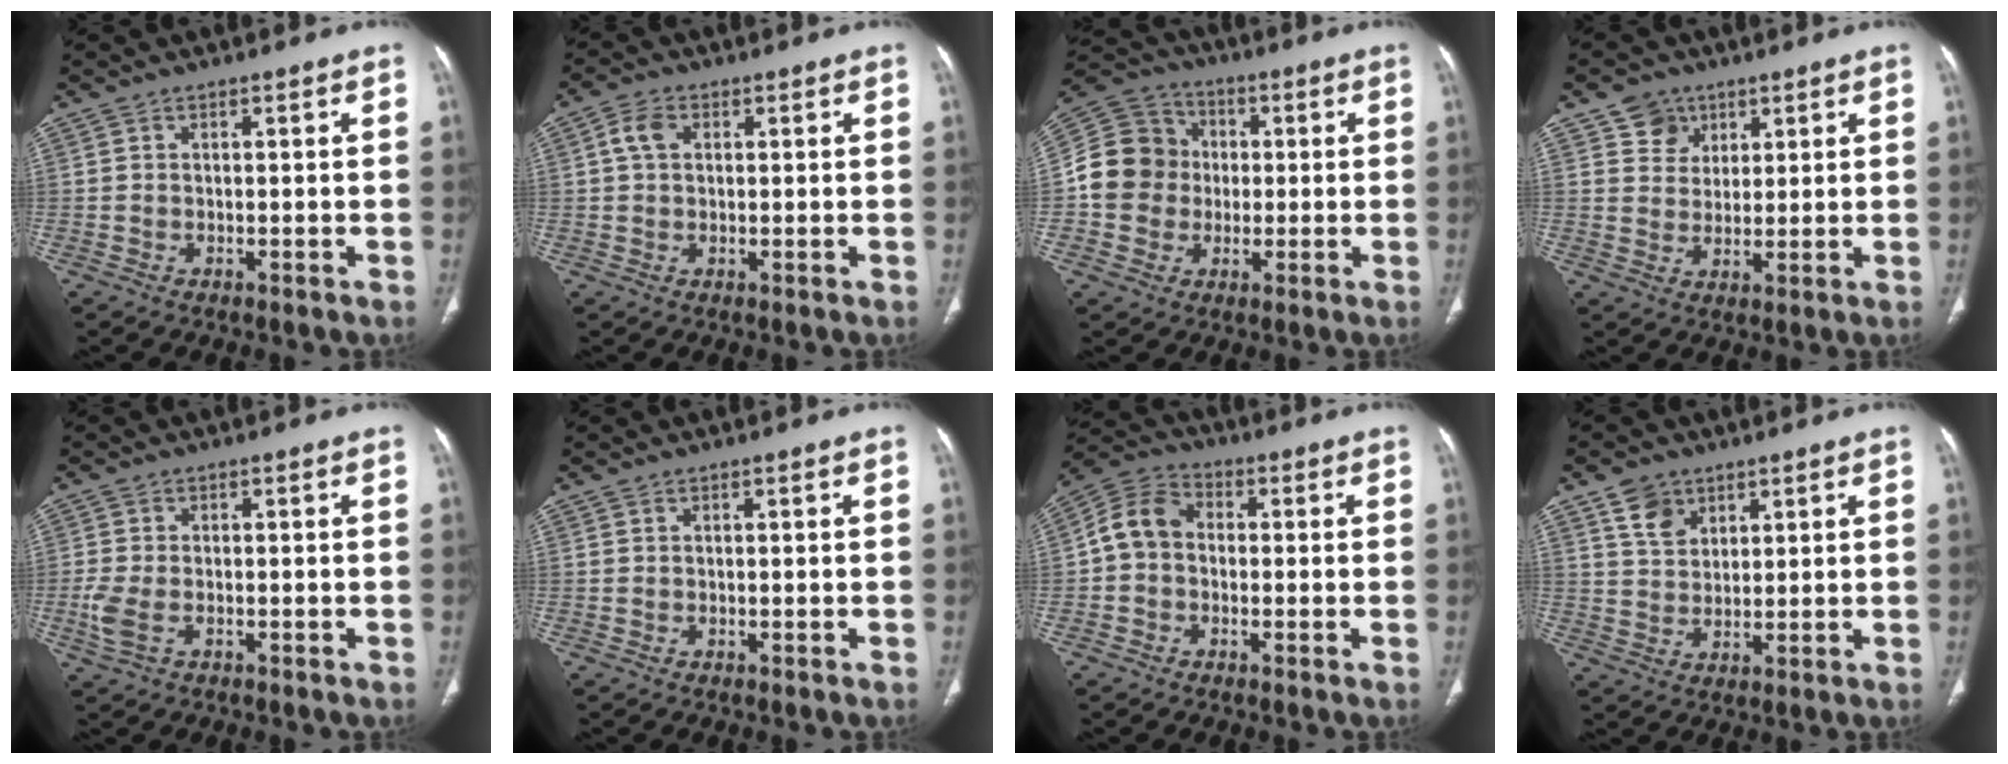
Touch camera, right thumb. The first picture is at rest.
{"total": 3.7, "force": [0.8, 2.6, 2.5], "torque": [-0.048, 0.008, 0.014]}
{"total": 13.0, "force": [-0.7, 12.1, 4.9], "torque": [-0.077, 0.031, -0.017]}
{"total": 5.6, "force": [3.0, 4.6, 0.8], "torque": [0.010, -0.015, 0.053]}
{"total": 4.1, "force": [-1.3, 2.2, 3.2], "torque": [-0.089, -0.002, -0.026]}
{"total": 0.0}
{"total": 7.9, "force": [-0.4, 6.3, 4.8], "torque": [-0.077, 0.026, -0.023]}
{"total": 5.9, "force": [3.4, 4.1, 2.4], "torque": [-0.022, -0.021, 0.068]}